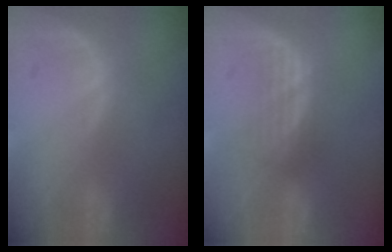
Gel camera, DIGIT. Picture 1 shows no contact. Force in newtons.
{"total": 2.8, "press": 2.6, "slide": 1.0}